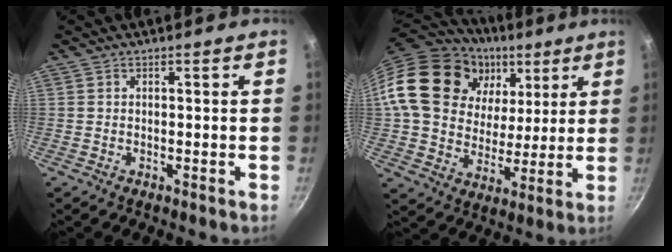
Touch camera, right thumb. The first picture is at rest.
{"total": 24.3, "force": [9.0, 17.9, 13.7], "torque": [-0.221, -0.009, 0.158]}